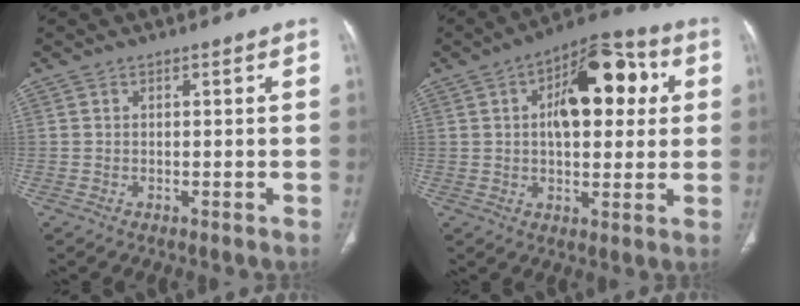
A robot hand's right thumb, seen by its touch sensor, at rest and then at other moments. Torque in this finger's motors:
{"motor_torque": [1.26, 3.75, 1.51, -0.42, 0.14]}